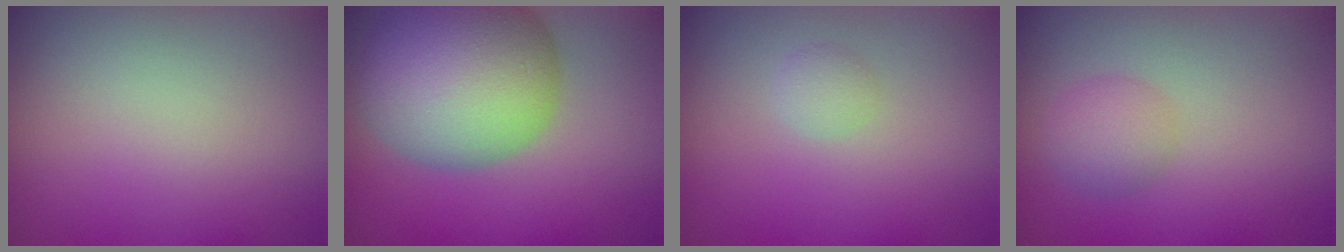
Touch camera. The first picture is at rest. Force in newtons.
{"total": 12.9, "press": 12.9, "slide": 0.7}
{"total": 1.1, "press": 1.1, "slide": 0.0}
{"total": 2.5, "press": 2.5, "slide": 0.1}